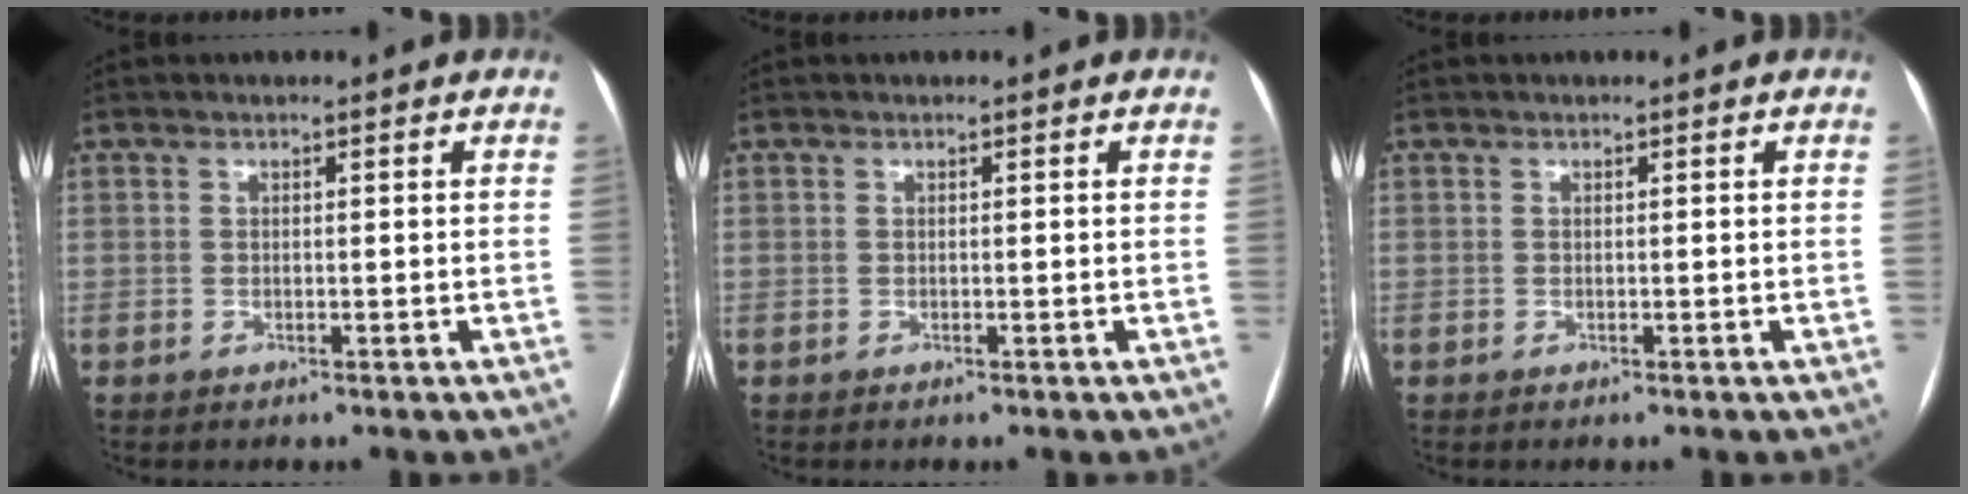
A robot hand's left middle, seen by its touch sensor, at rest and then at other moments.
{"total": 0.0}
{"total": 0.0}